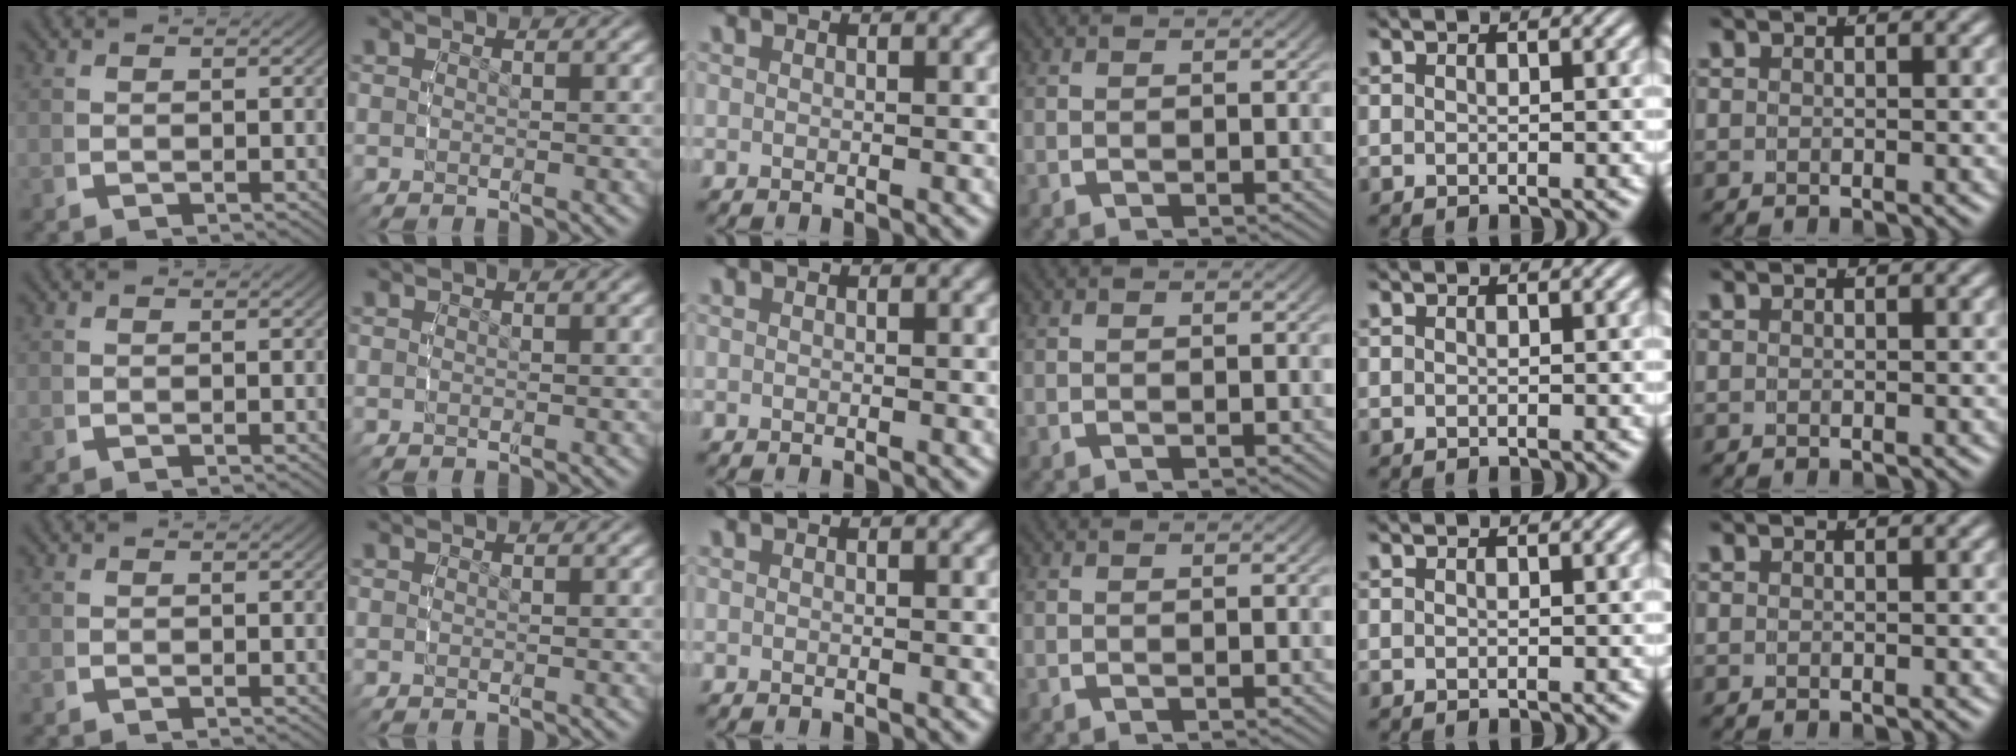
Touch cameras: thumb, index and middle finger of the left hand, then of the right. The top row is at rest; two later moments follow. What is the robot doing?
{"motion": "reach", "object": "jewelry box"}